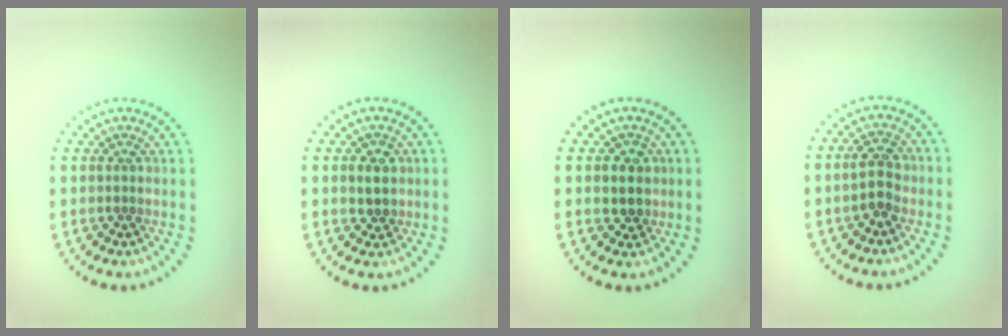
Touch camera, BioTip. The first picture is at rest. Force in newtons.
{"total": 1.7, "press": 1.6, "slide": 0.4}
{"total": 2.6, "press": 2.5, "slide": 0.8}
{"total": 2.5, "press": 2.5, "slide": 0.3}